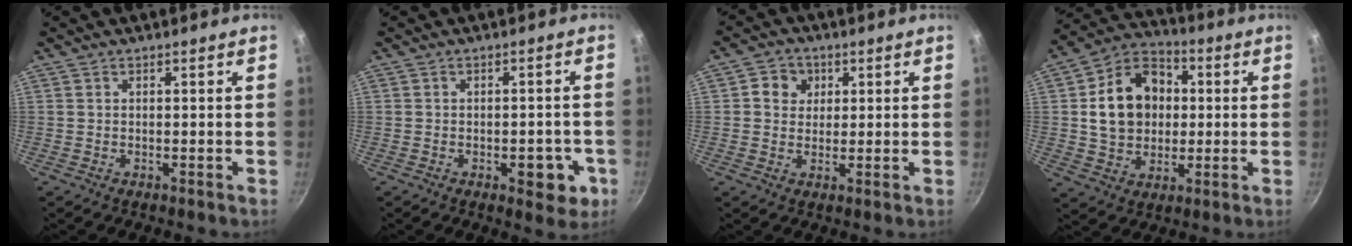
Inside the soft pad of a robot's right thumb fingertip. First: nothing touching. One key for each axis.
{"total": 6.8, "fx": -2.4, "fy": 3.6, "fz": 5.2, "tx": -0.038, "ty": 0.014, "tz": -0.025}
{"total": 5.1, "fx": 1.4, "fy": 4.6, "fz": 1.6, "tx": 0.008, "ty": -0.001, "tz": 0.012}
{"total": 15.7, "fx": 1.6, "fy": 12.4, "fz": 9.4, "tx": -0.130, "ty": 0.026, "tz": 0.023}